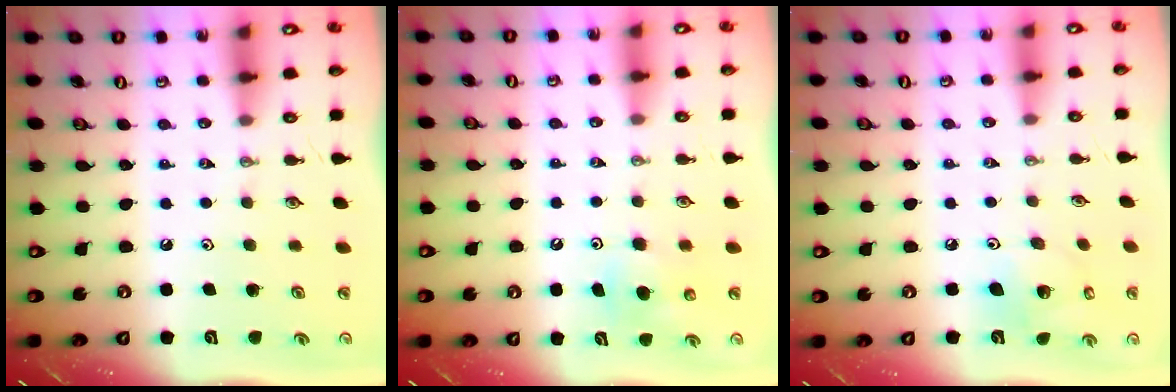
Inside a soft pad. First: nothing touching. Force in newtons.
{"total": 5.6, "press": 5.5, "slide": 1.1}
{"total": 8.2, "press": 7.8, "slide": 2.5}